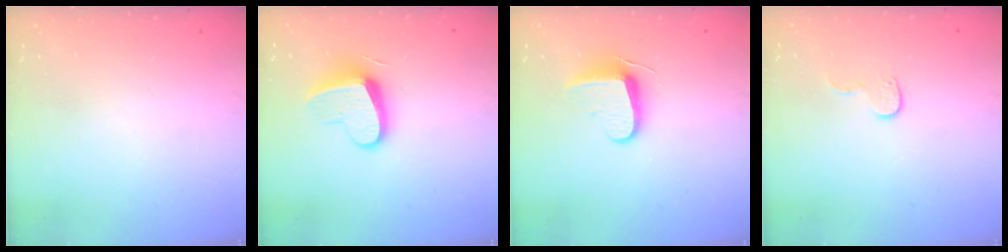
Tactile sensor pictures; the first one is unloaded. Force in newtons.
{"total": 11.6, "press": 11.6, "slide": 0.5}
{"total": 9.3, "press": 9.2, "slide": 1.5}
{"total": 6.4, "press": 6.4, "slide": 0.5}